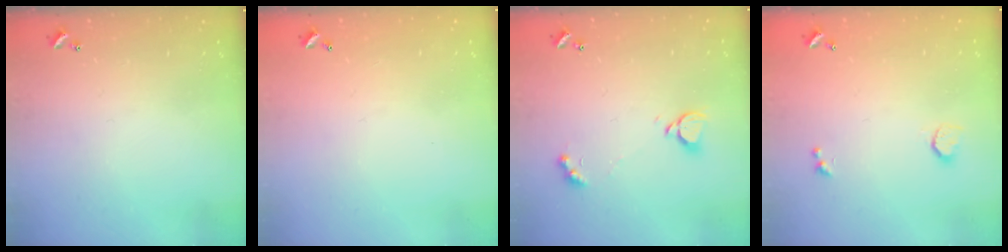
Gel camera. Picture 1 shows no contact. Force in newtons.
{"total": 2.7, "press": 2.7, "slide": 0.1}
{"total": 2.1, "press": 2.1, "slide": 0.3}
{"total": 1.0, "press": 0.7, "slide": 0.7}